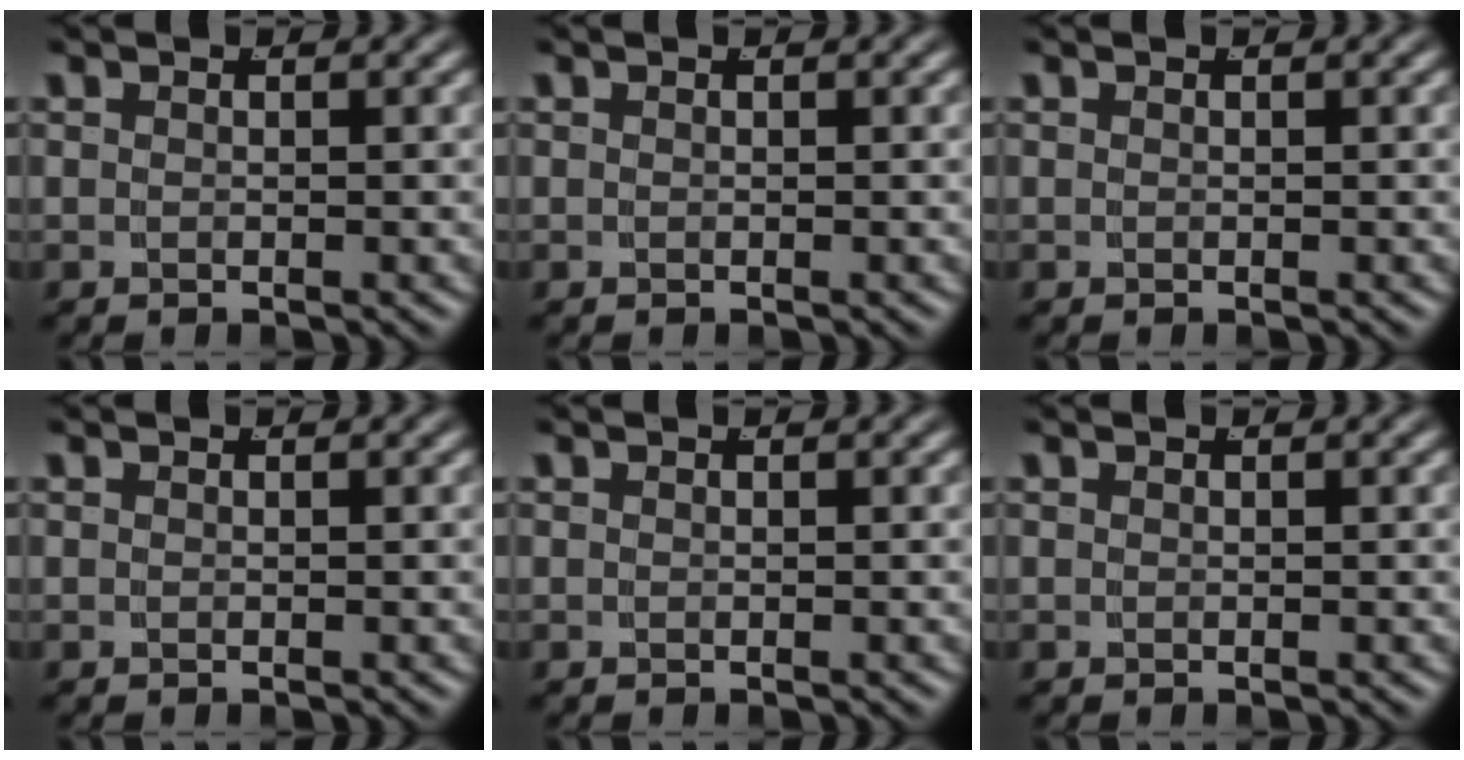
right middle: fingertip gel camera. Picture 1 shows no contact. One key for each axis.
{"total": 0.0}
{"total": 0.0}
{"total": 0.0}
{"total": 0.0}
{"total": 0.0}